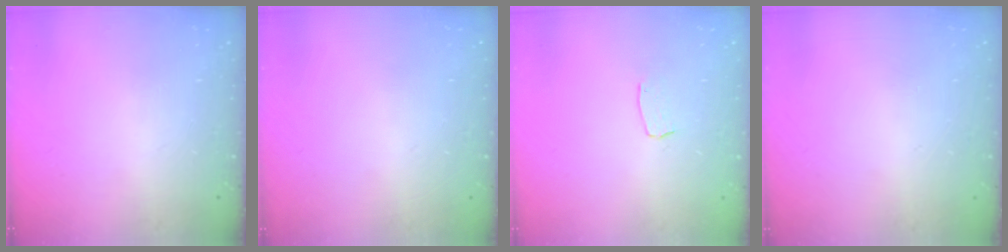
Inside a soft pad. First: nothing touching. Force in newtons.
{"total": 0.0}
{"total": 4.0, "press": 3.9, "slide": 0.2}
{"total": 0.0}